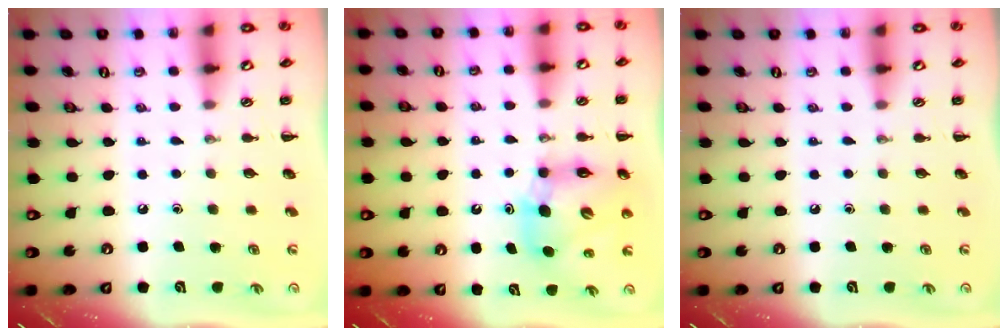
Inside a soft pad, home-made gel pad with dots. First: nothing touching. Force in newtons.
{"total": 10.4, "press": 10.0, "slide": 3.1}
{"total": 0.0}